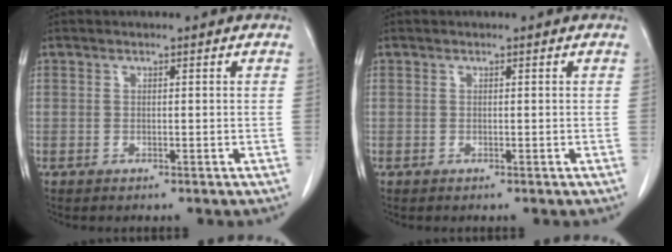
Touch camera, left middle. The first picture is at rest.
{"total": 0.0}